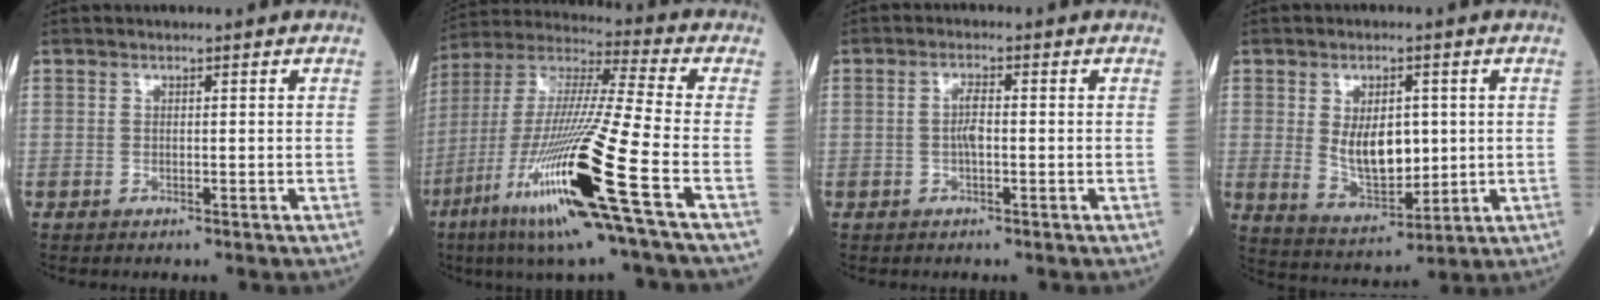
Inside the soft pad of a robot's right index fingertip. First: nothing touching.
{"total": 23.0, "force": [-9.1, -0.1, 21.1], "torque": [-0.439, -0.046, -0.179]}
{"total": 2.6, "force": [-0.2, 0.7, 2.5], "torque": [-0.053, 0.005, -0.005]}
{"total": 8.8, "force": [0.9, 4.4, 7.5], "torque": [-0.137, -0.006, 0.030]}